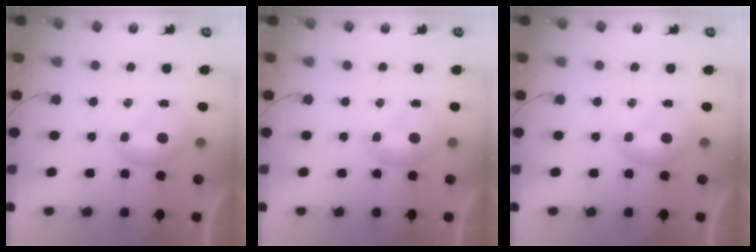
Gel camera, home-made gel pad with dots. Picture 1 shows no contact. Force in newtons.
{"total": 0.0}
{"total": 0.0}